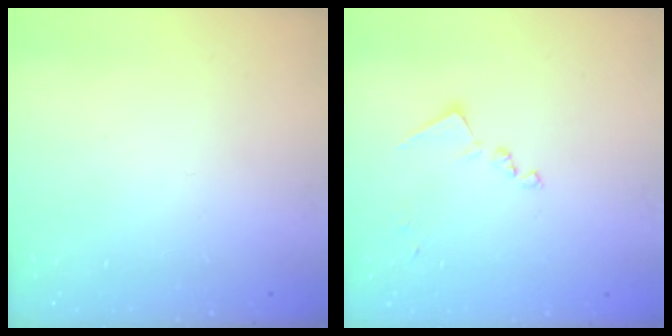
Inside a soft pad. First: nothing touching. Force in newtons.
{"total": 9.9, "press": 9.8, "slide": 0.7}